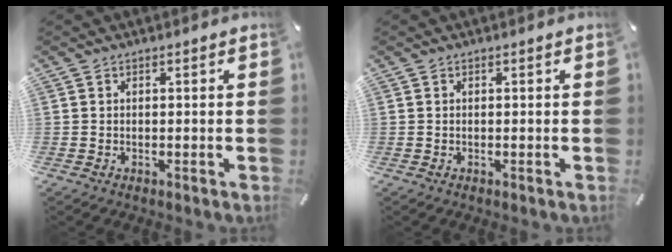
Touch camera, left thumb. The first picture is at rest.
{"total": 0.0}